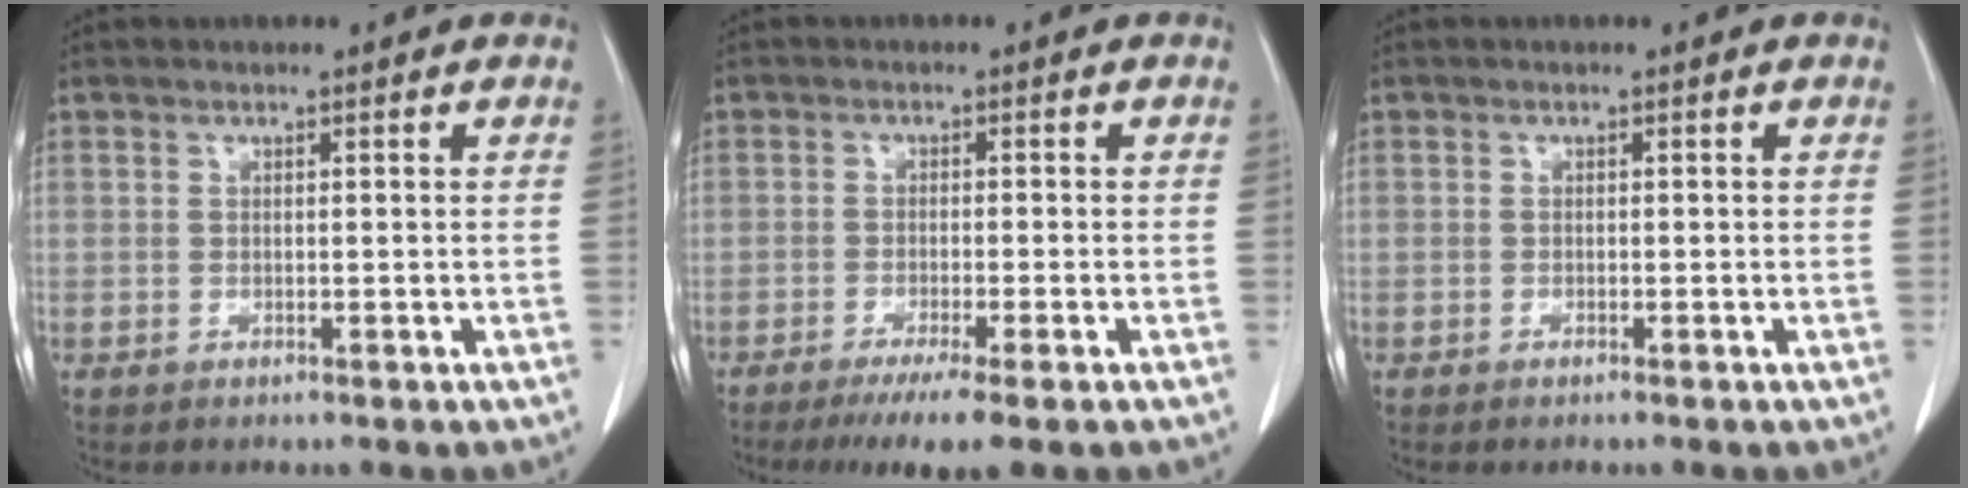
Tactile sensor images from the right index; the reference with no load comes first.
{"total": 6.2, "force": [-4.2, 0.0, 4.5], "torque": [-0.066, -0.014, -0.066]}
{"total": 0.5, "force": [-0.5, 0.0, 0.2], "torque": [-0.008, -0.001, -0.007]}